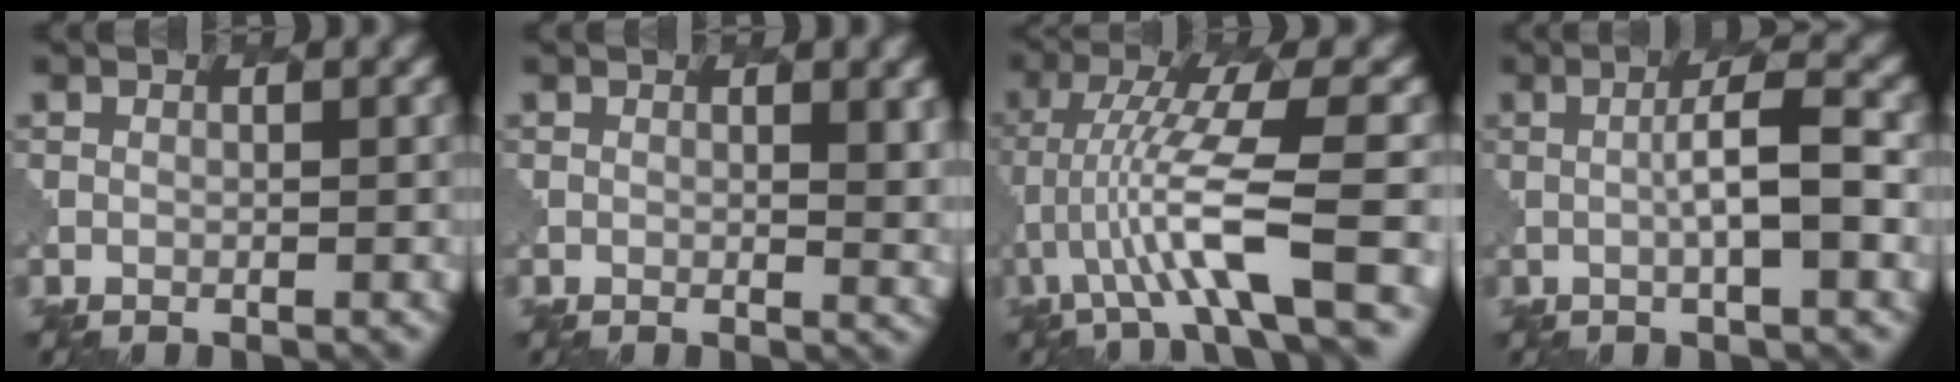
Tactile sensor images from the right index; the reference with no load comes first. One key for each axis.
{"total": 2.7, "fx": 0.8, "fy": 0.7, "fz": 2.5, "tx": -0.030, "ty": -0.001, "tz": 0.012}
{"total": 7.2, "fx": -2.3, "fy": 0.8, "fz": 6.8, "tx": -0.137, "ty": 0.007, "tz": -0.039}
{"total": 4.0, "fx": 0.2, "fy": 0.6, "fz": 4.0, "tx": -0.068, "ty": 0.006, "tz": 0.000}